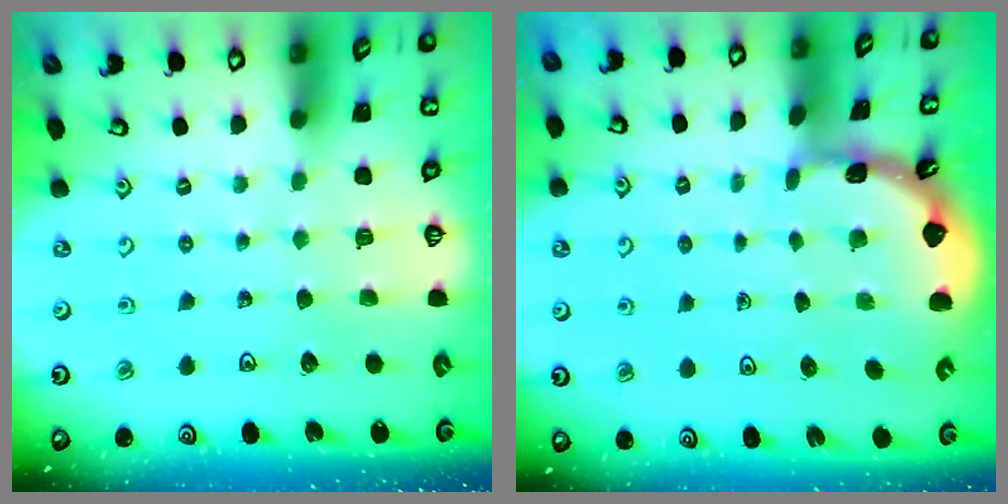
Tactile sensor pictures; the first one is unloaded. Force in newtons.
{"total": 1.7, "press": 1.7, "slide": 0.1}